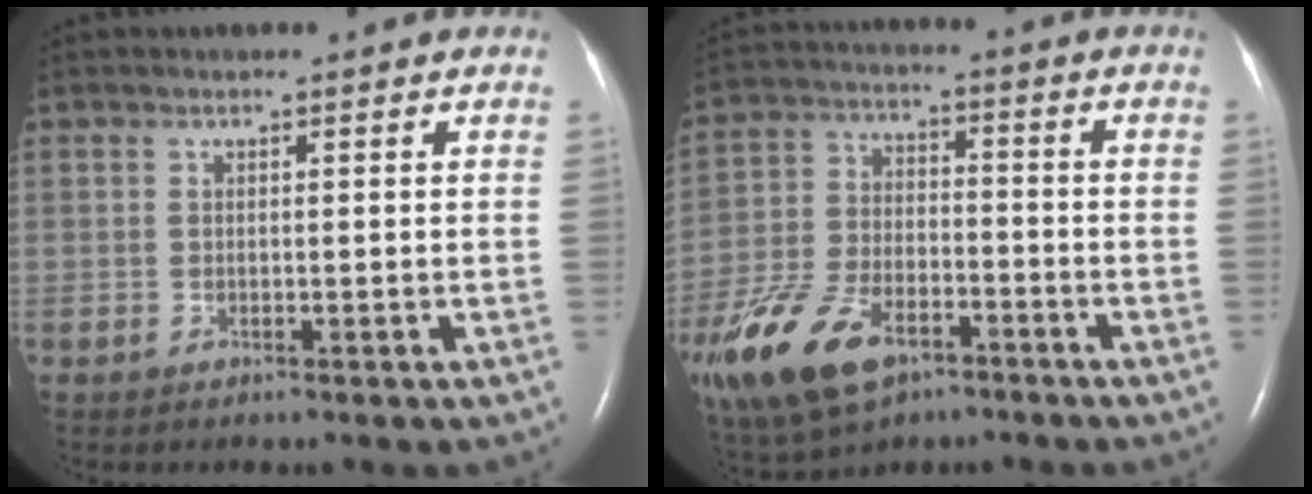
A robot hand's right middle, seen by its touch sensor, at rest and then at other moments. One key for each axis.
{"total": 18.0, "fx": -10.6, "fy": 9.0, "fz": 11.5, "tx": -0.283, "ty": -0.019, "tz": -0.192}